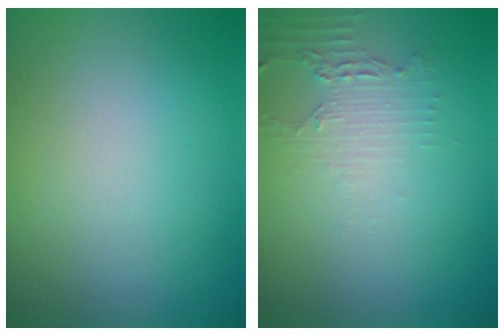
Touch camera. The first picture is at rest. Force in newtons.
{"total": 2.3, "press": 1.7, "slide": 1.5}